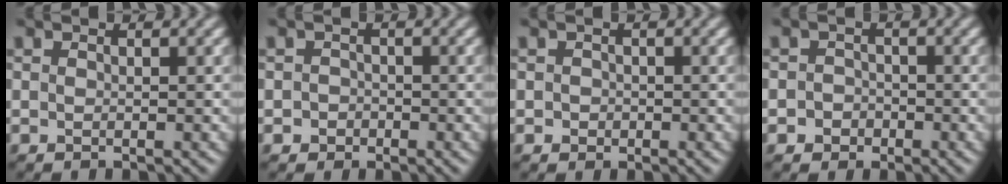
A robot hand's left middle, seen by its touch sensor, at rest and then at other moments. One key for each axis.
{"total": 1.2, "fx": -0.9, "fy": 0.9, "fz": -0.1, "tx": 0.012, "ty": 0.001, "tz": -0.016}
{"total": 0.8, "fx": -0.4, "fy": 0.7, "fz": 0.0, "tx": 0.006, "ty": -0.003, "tz": -0.006}
{"total": 2.0, "fx": -1.3, "fy": 1.5, "fz": 0.0, "tx": 0.022, "ty": 0.008, "tz": -0.027}